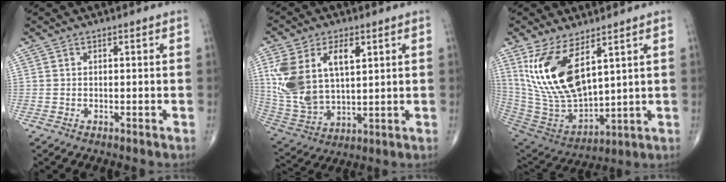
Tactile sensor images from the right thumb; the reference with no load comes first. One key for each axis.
{"total": 16.7, "fx": 4.9, "fy": 9.6, "fz": 12.8, "tx": -0.250, "ty": -0.010, "tz": 0.107}
{"total": 17.3, "fx": 7.4, "fy": 7.7, "fz": 13.5, "tx": -0.254, "ty": -0.036, "tz": 0.166}